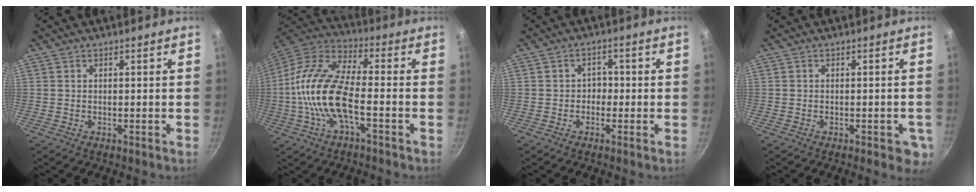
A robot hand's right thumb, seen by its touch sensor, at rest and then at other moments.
{"total": 17.4, "force": [-3.5, 7.1, 15.5], "torque": [-0.299, 0.038, -0.086]}
{"total": 2.6, "force": [-0.7, 2.2, 1.2], "torque": [0.004, 0.011, -0.014]}
{"total": 4.8, "force": [-1.8, 2.3, 3.8], "torque": [-0.024, 0.010, -0.020]}